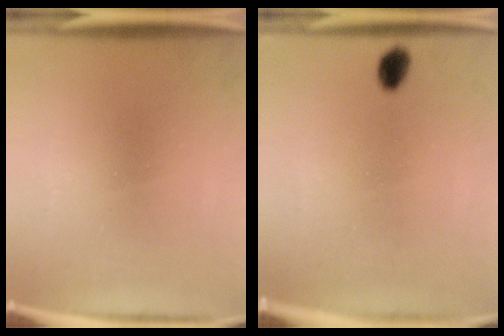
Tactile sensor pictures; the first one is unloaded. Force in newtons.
{"total": 2.7}